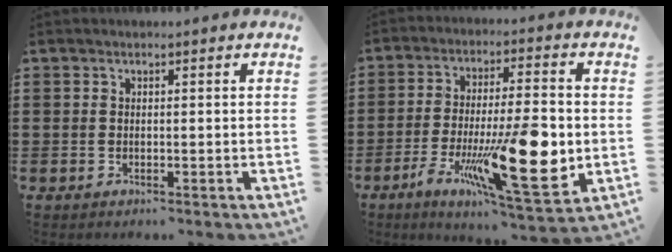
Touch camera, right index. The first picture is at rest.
{"total": 18.2, "force": [-4.9, 4.8, 16.9], "torque": [-0.286, -0.012, -0.065]}